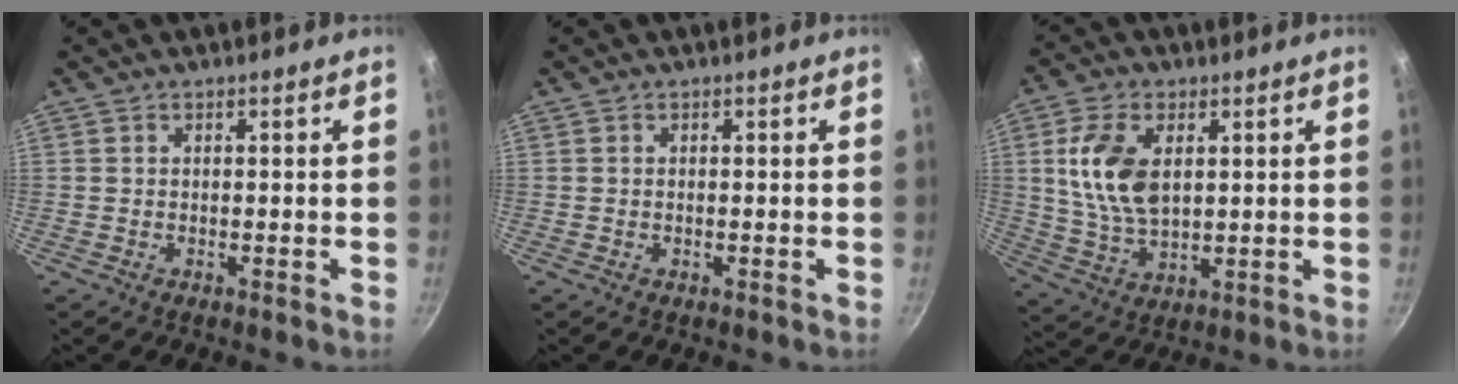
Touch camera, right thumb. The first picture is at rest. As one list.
[{"total": 0.0}, {"total": 12.1, "force": [2.8, 7.1, 9.4], "torque": [-0.173, -0.013, 0.058]}]